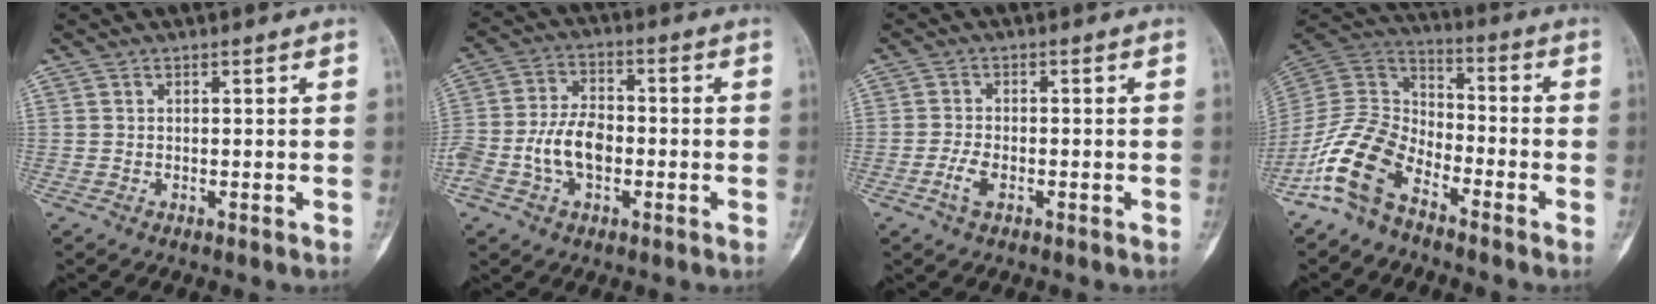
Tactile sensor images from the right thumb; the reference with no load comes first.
{"total": 9.6, "force": [-2.3, 6.0, 7.1], "torque": [-0.136, 0.026, -0.047]}
{"total": 3.0, "force": [-1.4, 1.6, 2.1], "torque": [-0.047, 0.009, -0.031]}
{"total": 13.1, "force": [-8.2, 7.2, 7.2], "torque": [-0.140, 0.066, -0.178]}